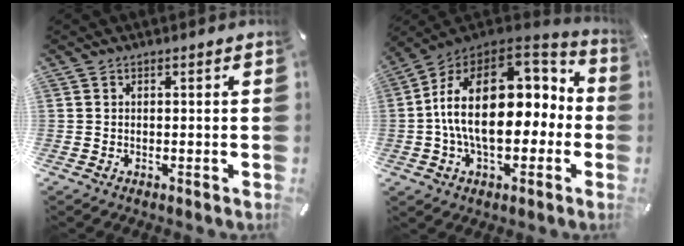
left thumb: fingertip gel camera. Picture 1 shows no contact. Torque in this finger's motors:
{"motor_torque": [1.29, 3.71, 2.77, 0.00, 1.00]}